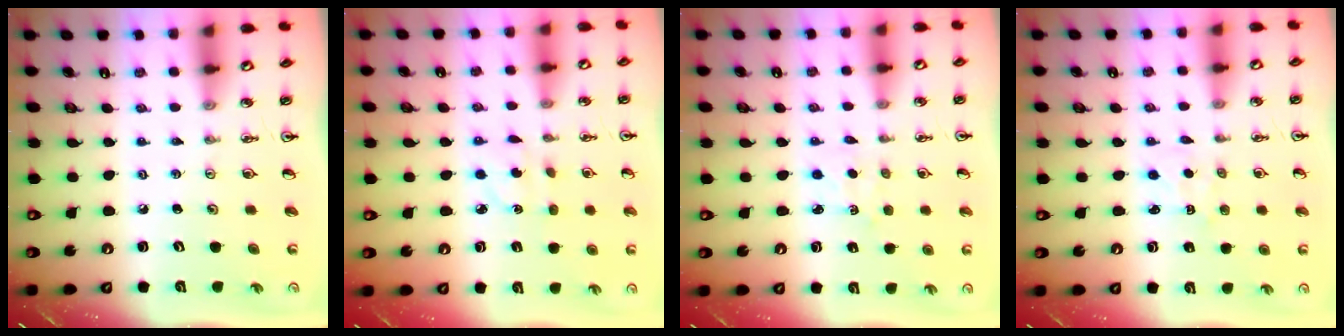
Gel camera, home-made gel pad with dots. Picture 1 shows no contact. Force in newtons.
{"total": 3.5, "press": 3.4, "slide": 0.9}
{"total": 2.3, "press": 2.3, "slide": 0.2}
{"total": 1.8, "press": 1.7, "slide": 0.3}